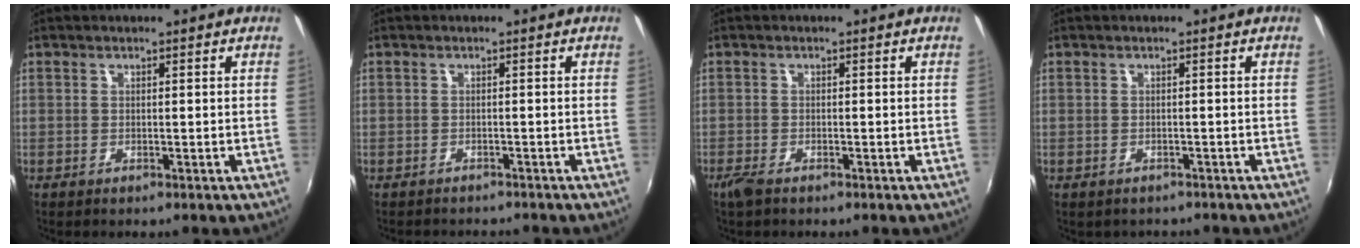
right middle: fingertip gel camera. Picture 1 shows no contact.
{"total": 2.2, "force": [-1.9, 1.0, 0.2], "torque": [-0.010, 0.000, -0.031]}
{"total": 2.3, "force": [-1.7, 0.7, 1.3], "torque": [-0.031, -0.007, -0.036]}
{"total": 1.6, "force": [-1.2, 1.0, 0.3], "torque": [-0.010, -0.006, -0.014]}